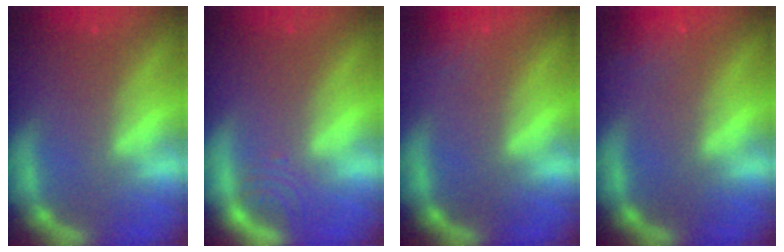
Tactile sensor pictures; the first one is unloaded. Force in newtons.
{"total": 2.0}
{"total": 2.4}
{"total": 3.0}